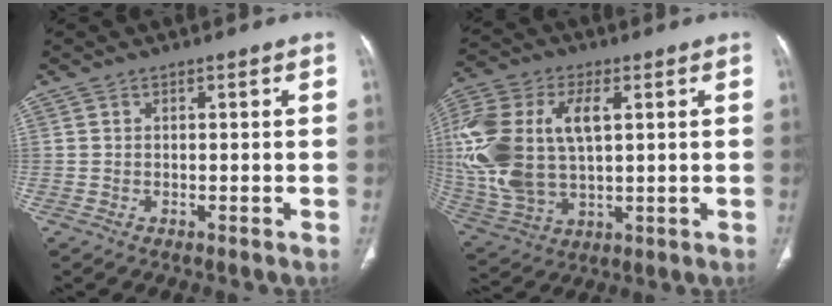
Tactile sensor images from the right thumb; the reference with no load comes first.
{"total": 21.7, "force": [3.3, 12.4, 17.5], "torque": [-0.396, 0.000, 0.063]}